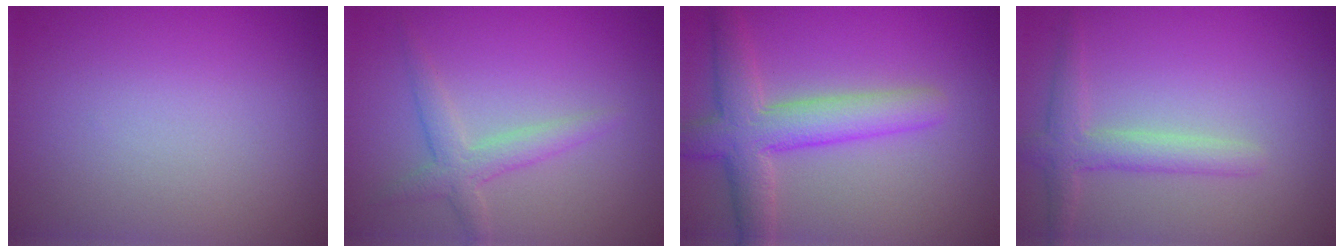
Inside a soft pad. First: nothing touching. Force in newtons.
{"total": 2.4, "press": 2.4, "slide": 0.1}
{"total": 5.4, "press": 5.4, "slide": 0.1}
{"total": 2.6, "press": 2.6, "slide": 0.2}